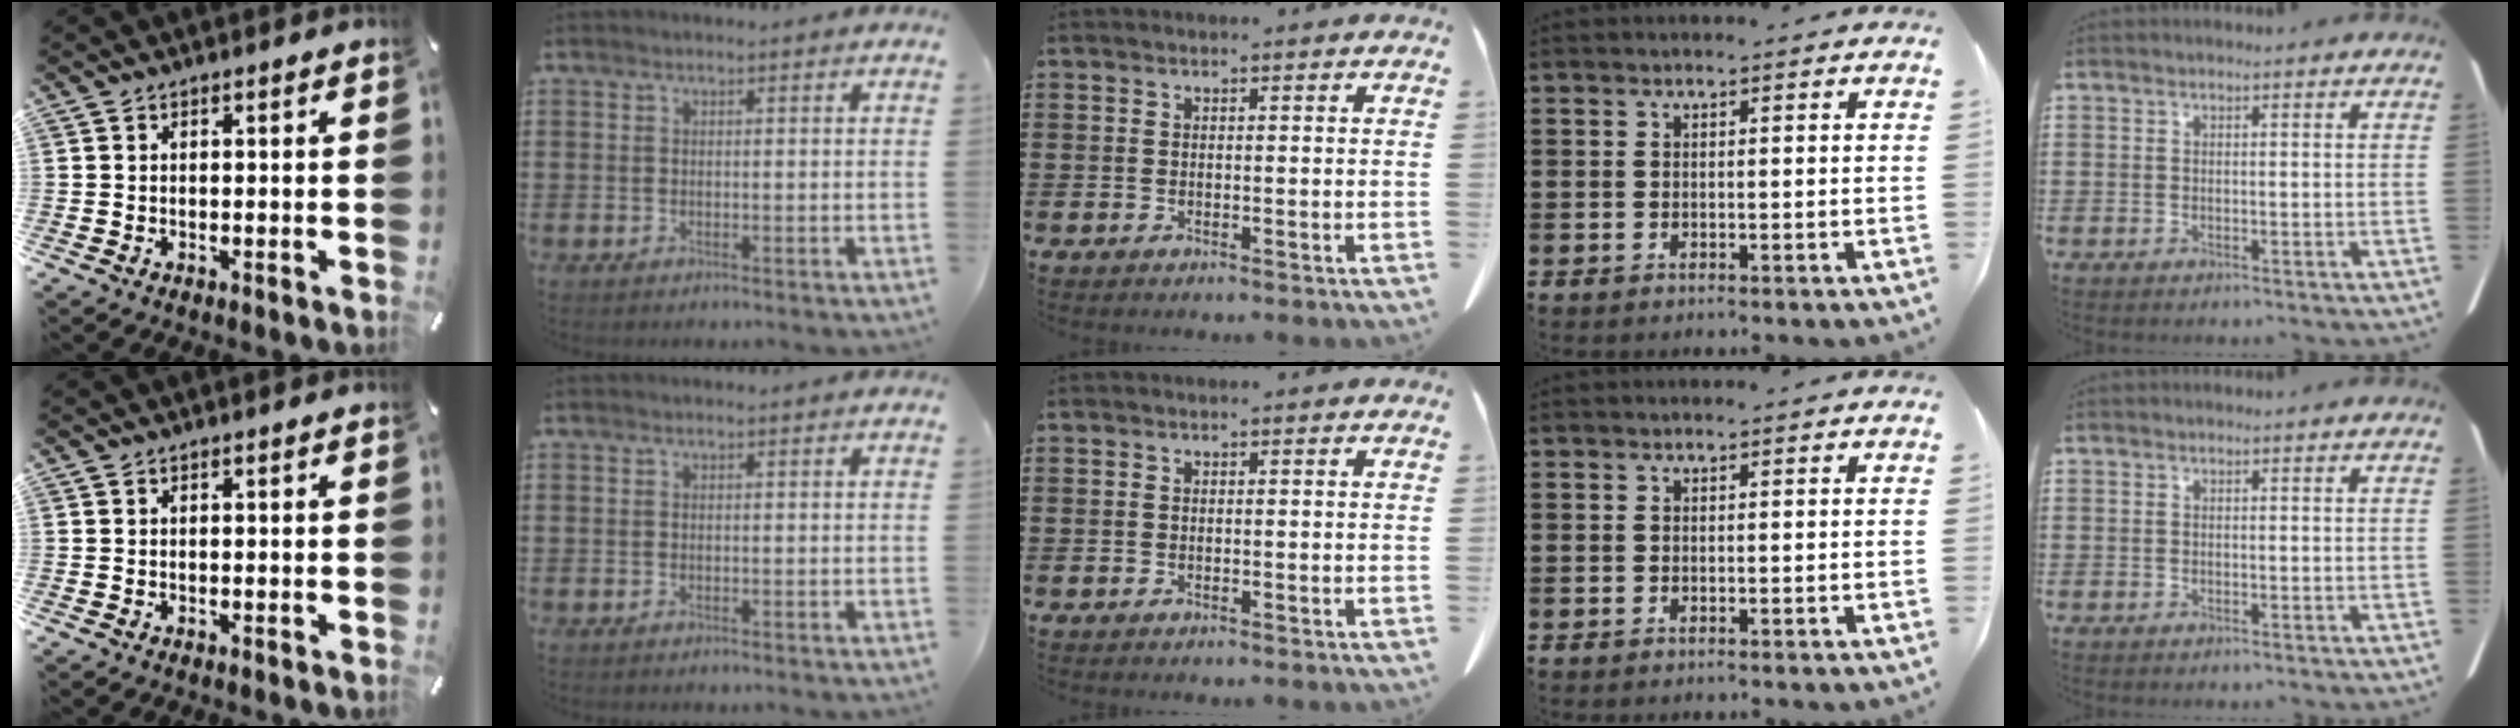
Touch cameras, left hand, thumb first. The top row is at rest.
{}